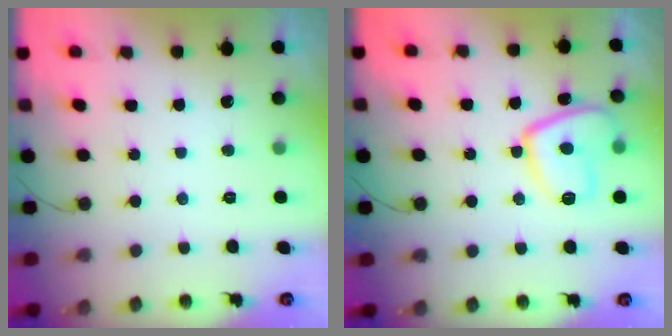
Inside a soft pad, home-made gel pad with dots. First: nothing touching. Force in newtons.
{"total": 11.3, "press": 11.3, "slide": 1.1}